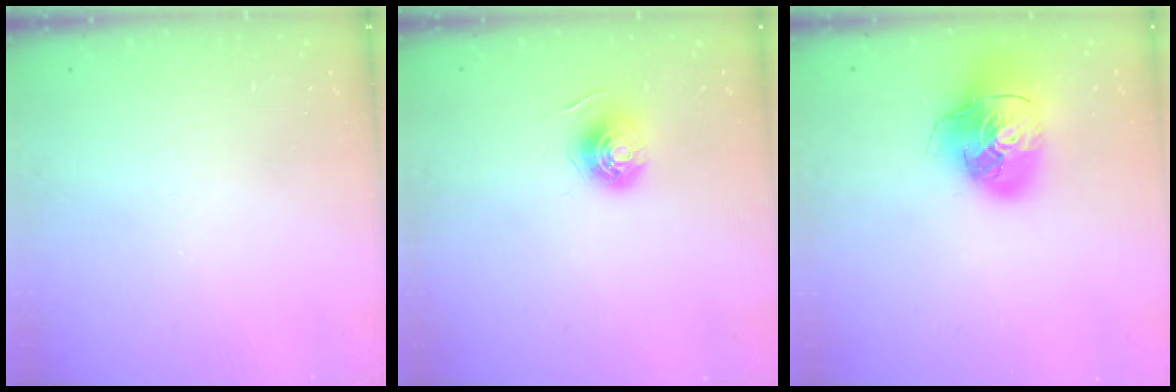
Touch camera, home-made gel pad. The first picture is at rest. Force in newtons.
{"total": 6.1, "press": 6.1, "slide": 0.5}
{"total": 17.4, "press": 17.2, "slide": 2.7}